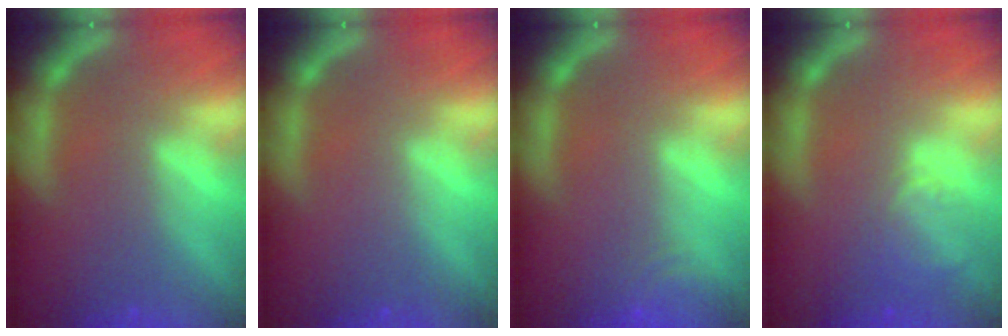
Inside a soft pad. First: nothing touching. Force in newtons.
{"total": 0.0}
{"total": 3.0}
{"total": 2.9}